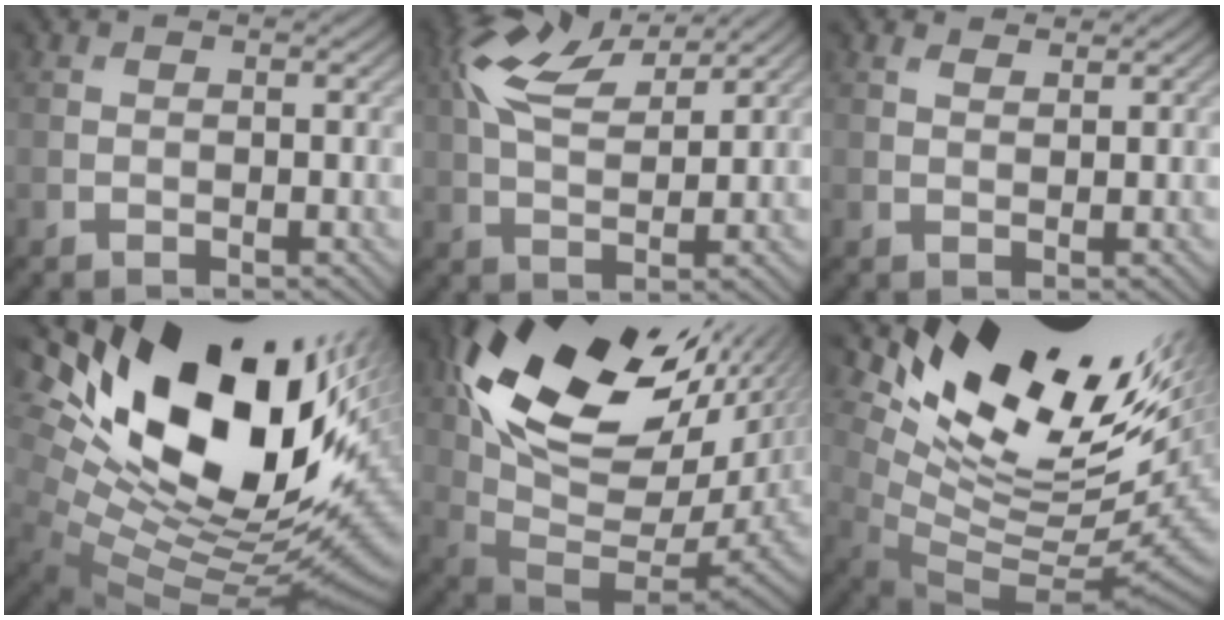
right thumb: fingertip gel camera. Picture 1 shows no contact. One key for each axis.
{"total": 7.9, "fx": 4.8, "fy": 3.0, "fz": 5.5, "tx": -0.121, "ty": 0.013, "tz": 0.100}
{"total": 2.0, "fx": 1.9, "fy": 0.5, "fz": 0.6, "tx": -0.015, "ty": 0.001, "tz": 0.042}
{"total": 19.4, "fx": 6.4, "fy": 10.2, "fz": 15.2, "tx": -0.268, "ty": -0.007, "tz": 0.137}
{"total": 19.0, "fx": 7.4, "fy": 10.0, "fz": 14.4, "tx": -0.255, "ty": -0.010, "tz": 0.169}
{"total": 16.9, "fx": 9.1, "fy": 6.4, "fz": 12.7, "tx": -0.200, "ty": -0.002, "tz": 0.183}